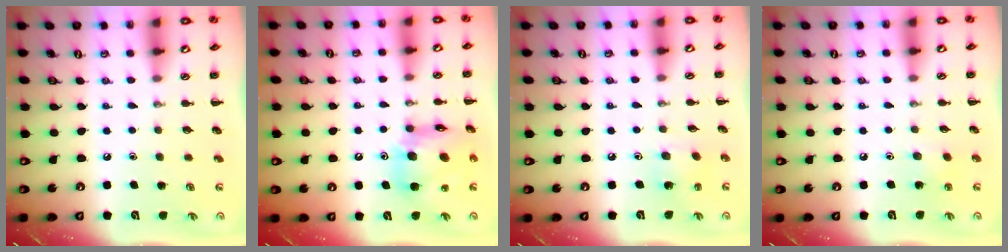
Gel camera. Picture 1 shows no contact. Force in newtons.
{"total": 13.5, "press": 12.9, "slide": 4.1}
{"total": 3.9, "press": 3.7, "slide": 1.0}
{"total": 4.8, "press": 4.6, "slide": 1.3}